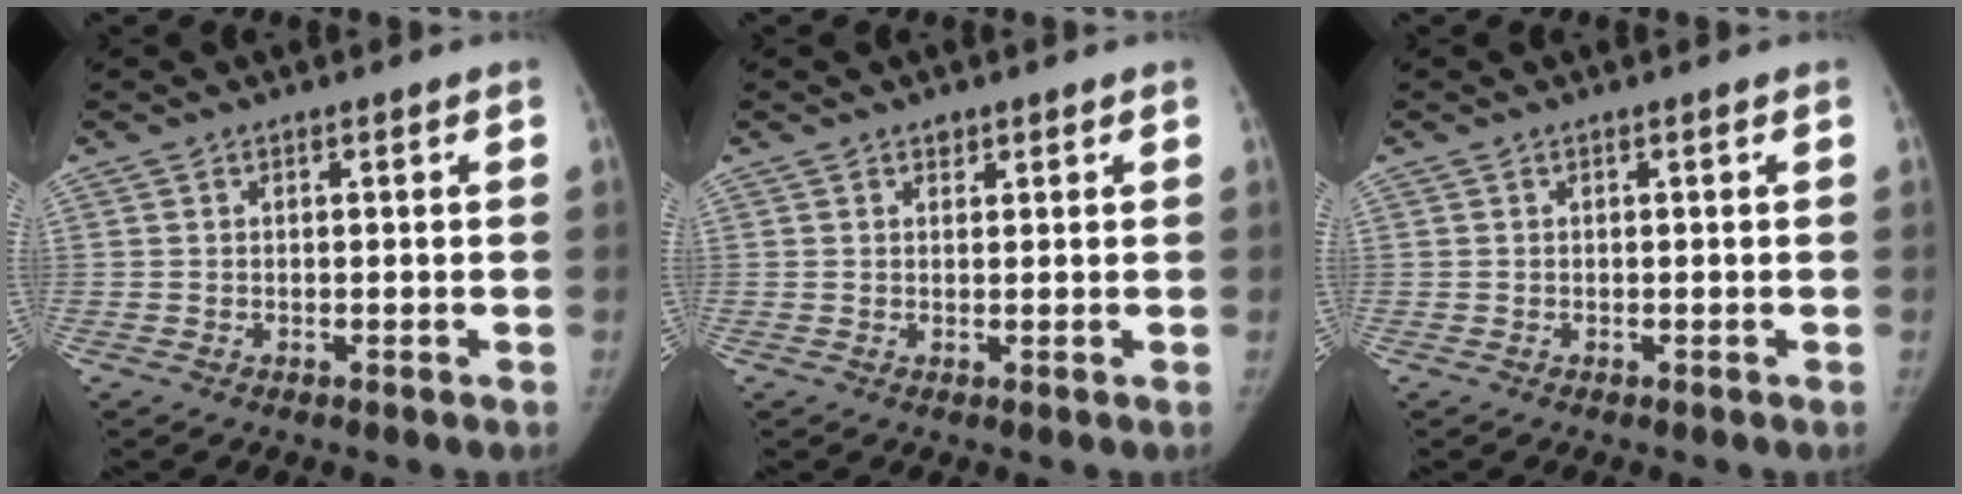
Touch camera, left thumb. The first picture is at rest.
{"total": 1.2, "force": [0.8, 0.8, 0.3], "torque": [0.005, -0.006, 0.009]}
{"total": 0.0}